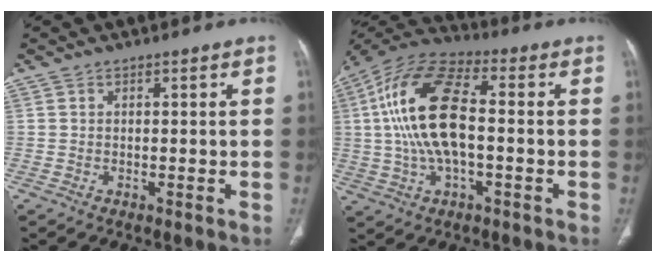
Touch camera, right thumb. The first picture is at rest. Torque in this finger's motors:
{"motor_torque": [0.93, 4.07, 2.47, -0.01, 0.78]}